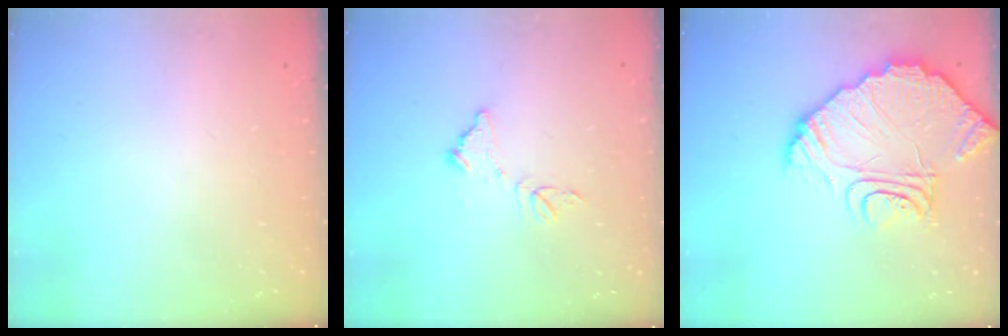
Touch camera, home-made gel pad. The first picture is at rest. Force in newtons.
{"total": 9.4, "press": 9.4, "slide": 0.4}
{"total": 16.5, "press": 16.4, "slide": 1.6}